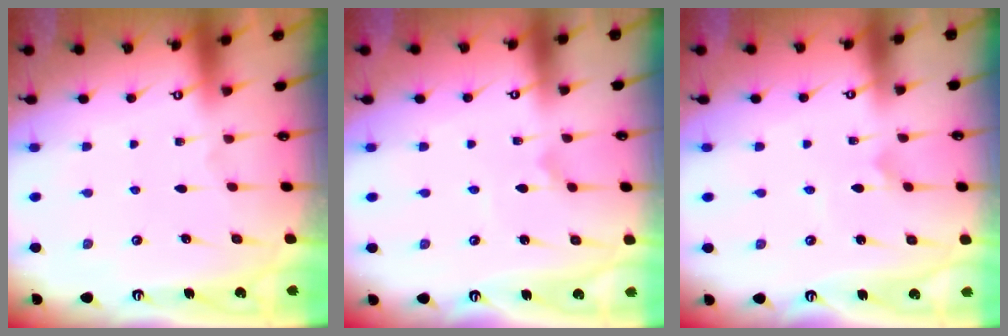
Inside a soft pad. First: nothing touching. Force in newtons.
{"total": 1.0, "press": 1.0, "slide": 0.1}
{"total": 1.5, "press": 1.5, "slide": 0.0}